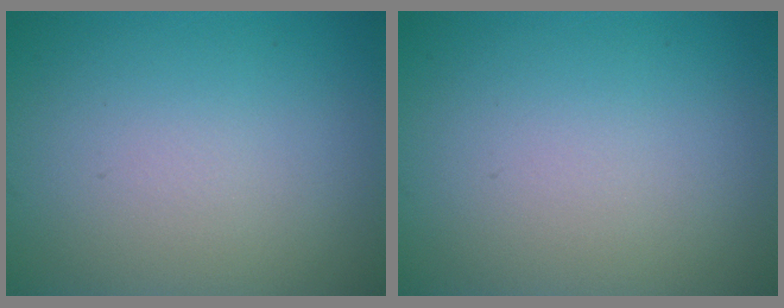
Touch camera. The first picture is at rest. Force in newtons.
{"total": 0.0}